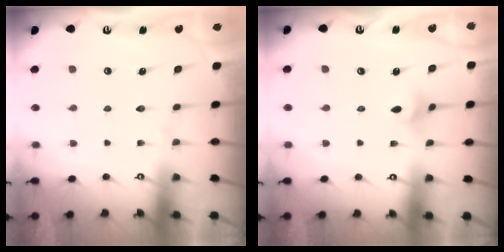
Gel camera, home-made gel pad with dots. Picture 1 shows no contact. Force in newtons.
{"total": 2.9, "press": 2.9, "slide": 0.5}